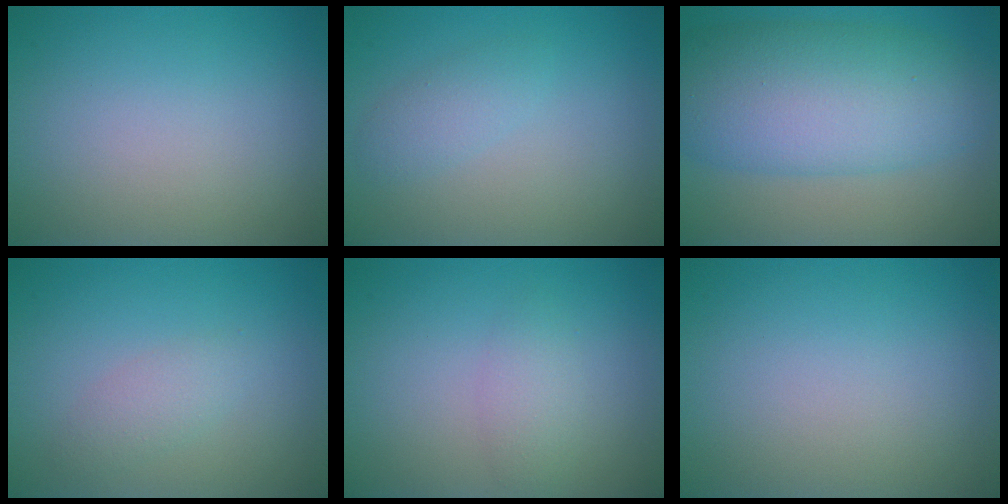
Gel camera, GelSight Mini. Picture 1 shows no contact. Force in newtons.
{"total": 1.6, "press": 1.6, "slide": 0.0}
{"total": 9.9, "press": 9.9, "slide": 0.2}
{"total": 1.6, "press": 1.6, "slide": 0.1}
{"total": 1.7, "press": 1.7, "slide": 0.1}
{"total": 0.0}